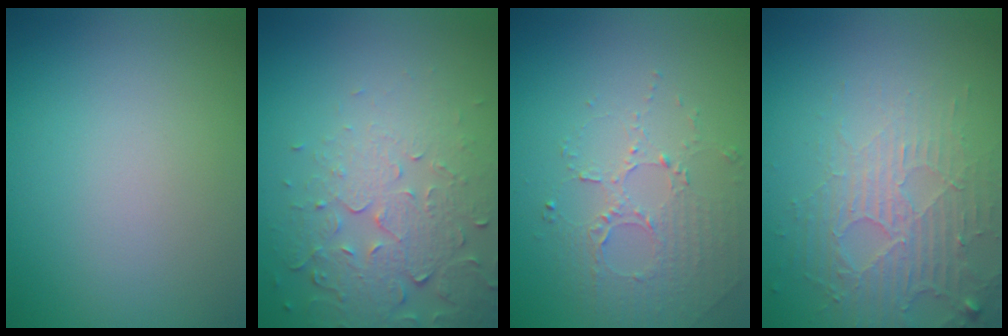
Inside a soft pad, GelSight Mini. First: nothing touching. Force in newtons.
{"total": 5.2, "press": 3.8, "slide": 3.5}
{"total": 1.9, "press": 1.5, "slide": 1.1}
{"total": 3.9, "press": 3.5, "slide": 1.6}